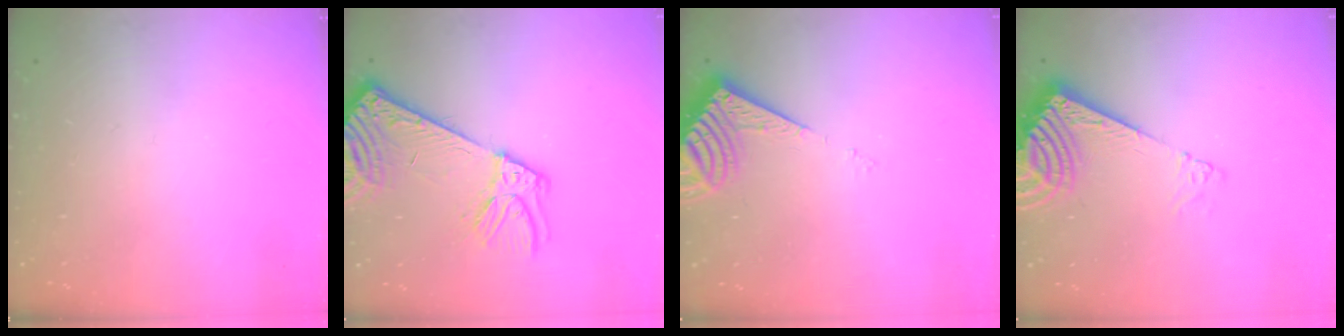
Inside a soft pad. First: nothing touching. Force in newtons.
{"total": 13.1, "press": 12.8, "slide": 2.8}
{"total": 7.9, "press": 7.9, "slide": 0.8}
{"total": 10.1, "press": 9.9, "slide": 1.6}